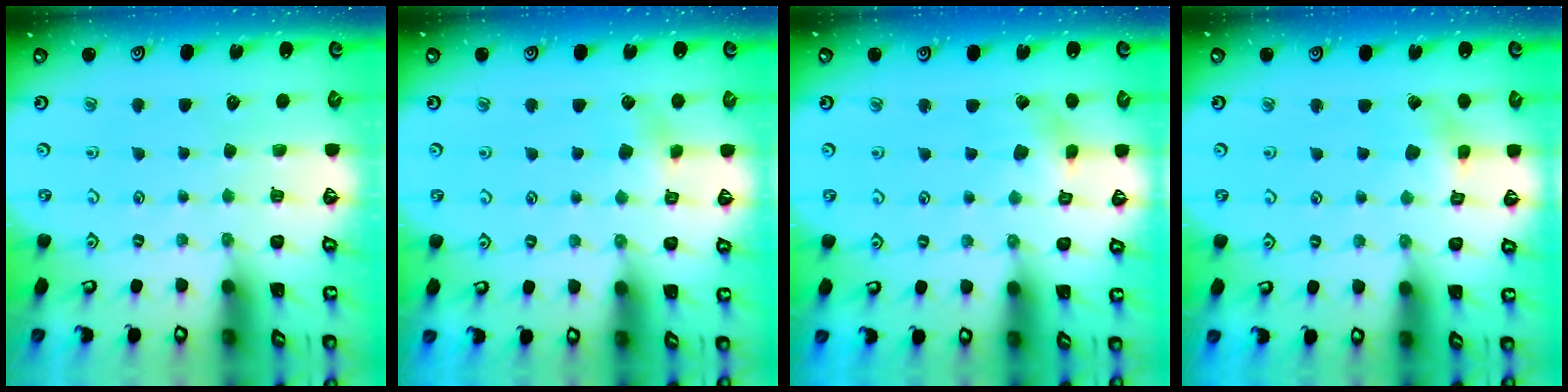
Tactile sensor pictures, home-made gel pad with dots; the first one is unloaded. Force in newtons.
{"total": 3.9, "press": 3.8, "slide": 0.8}
{"total": 3.0, "press": 2.9, "slide": 0.5}
{"total": 2.8, "press": 2.8, "slide": 0.1}